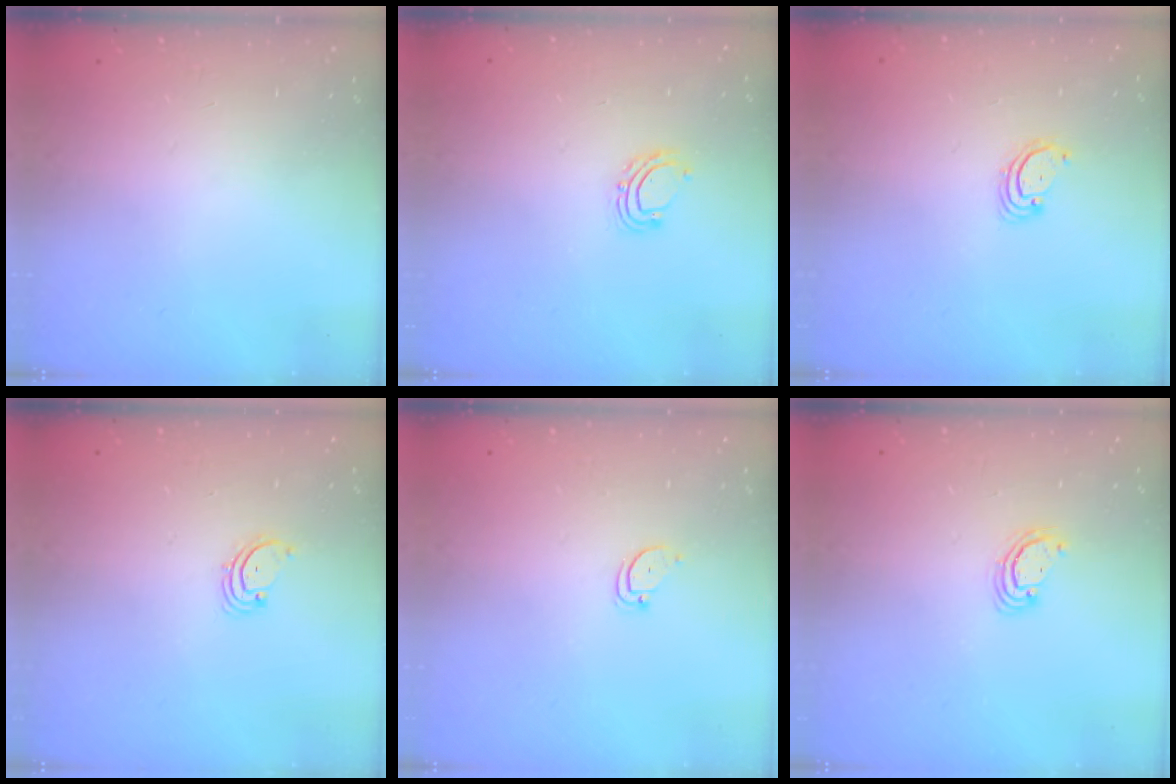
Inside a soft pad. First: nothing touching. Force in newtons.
{"total": 6.3, "press": 6.2, "slide": 1.3}
{"total": 2.8, "press": 2.8, "slide": 0.2}
{"total": 1.7, "press": 1.6, "slide": 0.2}
{"total": 2.3, "press": 2.3, "slide": 0.2}
{"total": 2.8, "press": 2.8, "slide": 0.3}